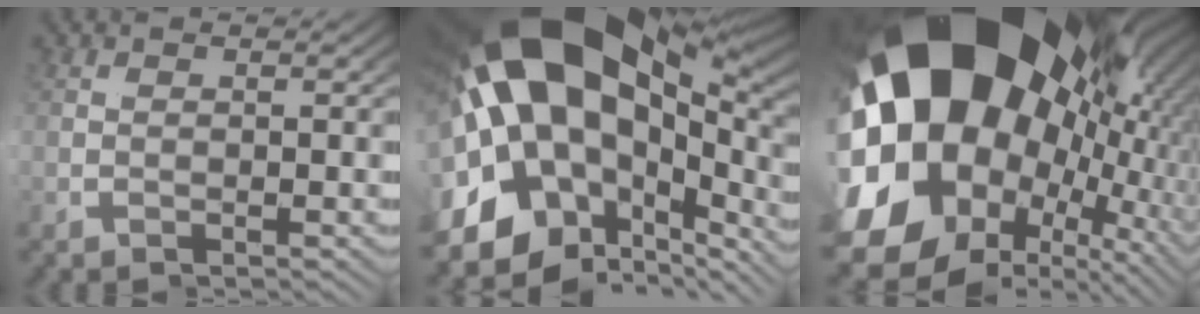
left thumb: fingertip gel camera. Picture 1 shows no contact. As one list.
[{"total": 18.2, "force": [1.9, 11.0, 14.4], "torque": [-0.263, 0.012, 0.022]}, {"total": 28.4, "force": [2.5, 17.7, 22.1], "torque": [-0.378, -0.007, 0.037]}]